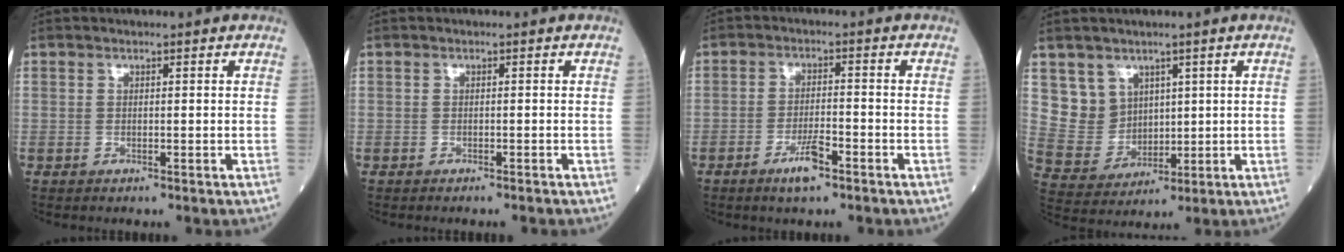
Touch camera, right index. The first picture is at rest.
{"total": 1.1, "force": [-1.1, -0.2, 0.3], "torque": [-0.003, 0.001, -0.014]}
{"total": 4.3, "force": [-2.7, 0.7, 3.2], "torque": [-0.060, -0.001, -0.048]}
{"total": 6.5, "force": [3.2, 5.6, 0.8], "torque": [-0.027, 0.011, 0.077]}